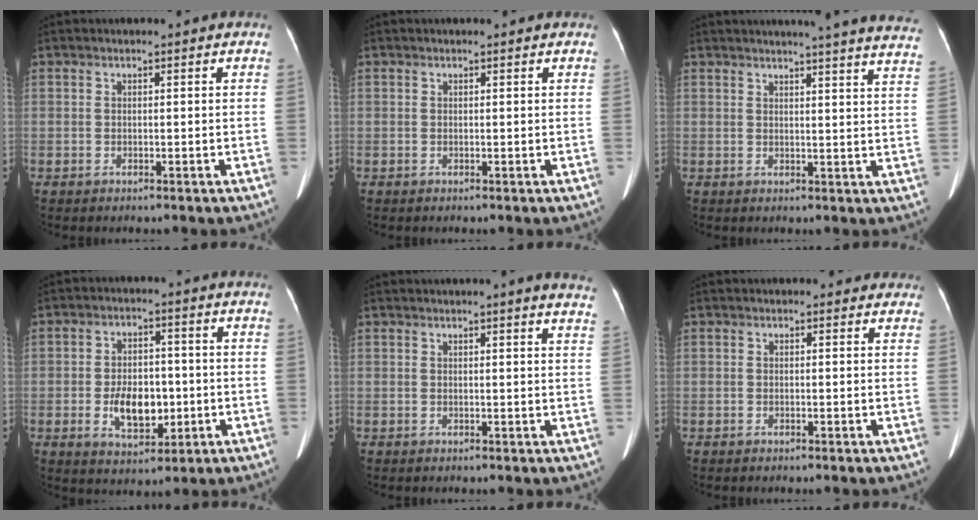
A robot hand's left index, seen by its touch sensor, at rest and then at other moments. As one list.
[{"total": 0.5, "force": [0.5, 0.1, 0.1], "torque": [-0.004, 0.001, 0.002]}, {"total": 20.6, "force": [19.1, 0.1, 7.5], "torque": [-0.095, -0.063, 0.207]}, {"total": 7.8, "force": [-1.5, 4.5, 6.1], "torque": [-0.114, 0.002, -0.018]}, {"total": 7.2, "force": [6.4, -0.2, 3.3], "torque": [-0.032, -0.008, 0.050]}, {"total": 1.9, "force": [1.6, 1.0, 0.2], "torque": [0.003, 0.000, 0.004]}]